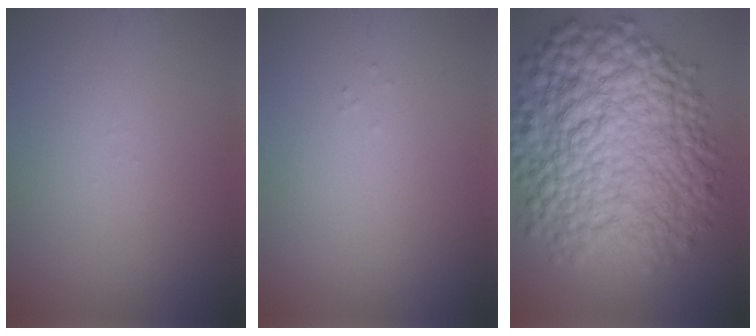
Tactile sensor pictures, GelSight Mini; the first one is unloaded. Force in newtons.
{"total": 0.0}
{"total": 14.6, "press": 14.6, "slide": 0.2}